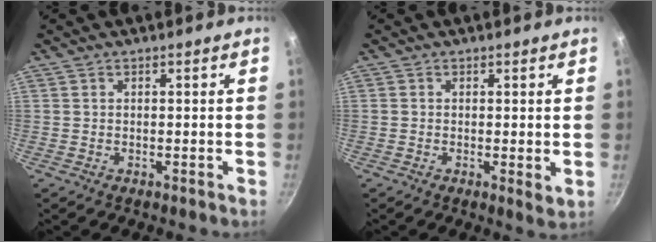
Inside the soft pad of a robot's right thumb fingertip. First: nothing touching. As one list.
[{"total": 2.1, "force": [0.1, 0.8, 1.9], "torque": [-0.030, -0.007, 0.000]}]